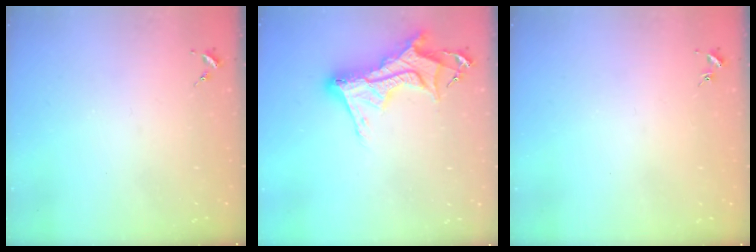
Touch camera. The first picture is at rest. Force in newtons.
{"total": 15.8, "press": 15.7, "slide": 1.5}
{"total": 0.9, "press": 0.9, "slide": 0.2}